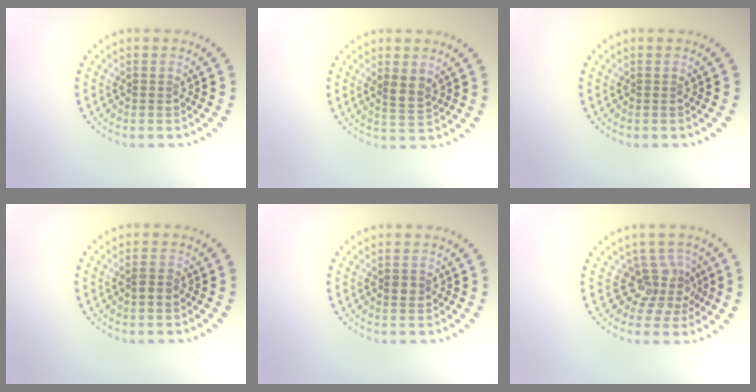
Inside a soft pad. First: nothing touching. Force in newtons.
{"total": 2.1, "press": 1.9, "slide": 0.9}
{"total": 0.0}
{"total": 1.5, "press": 1.5, "slide": 0.4}
{"total": 1.3, "press": 1.3, "slide": 0.0}
{"total": 3.2, "press": 2.4, "slide": 2.2}